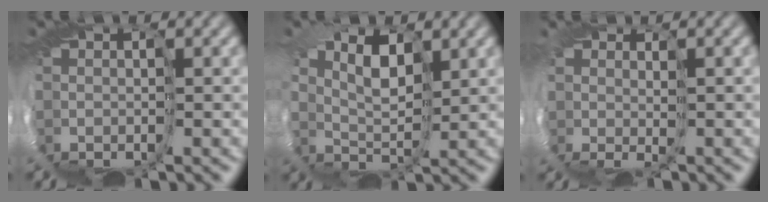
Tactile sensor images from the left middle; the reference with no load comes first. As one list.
[{"total": 3.7, "force": [3.0, 1.3, 1.7], "torque": [-0.040, 0.021, 0.043]}, {"total": 1.0, "force": [0.8, 0.4, 0.3], "torque": [-0.013, 0.000, 0.014]}]